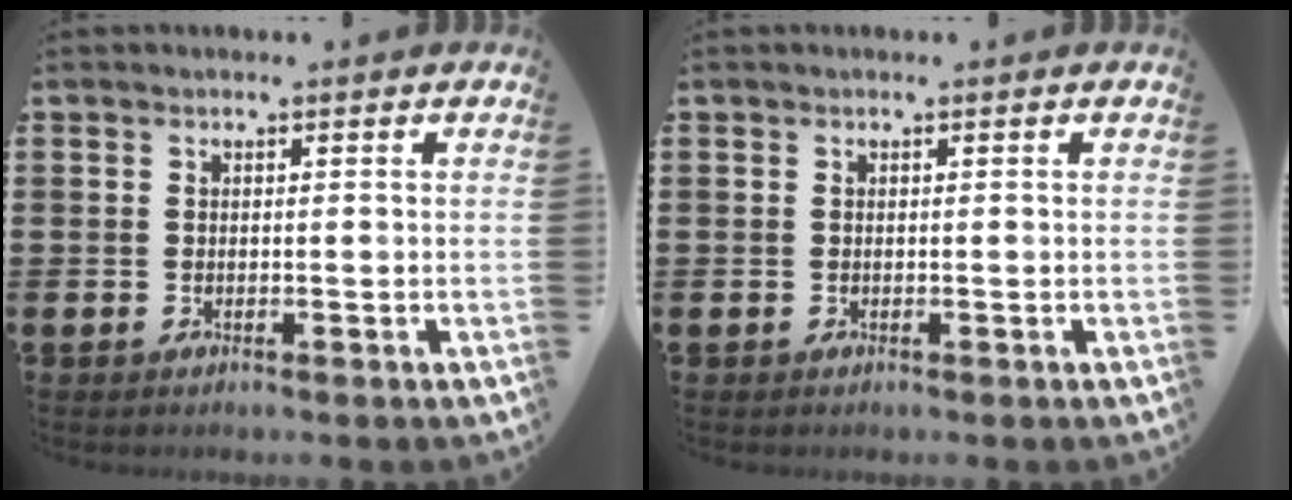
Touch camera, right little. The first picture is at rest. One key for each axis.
{"total": 0.0}